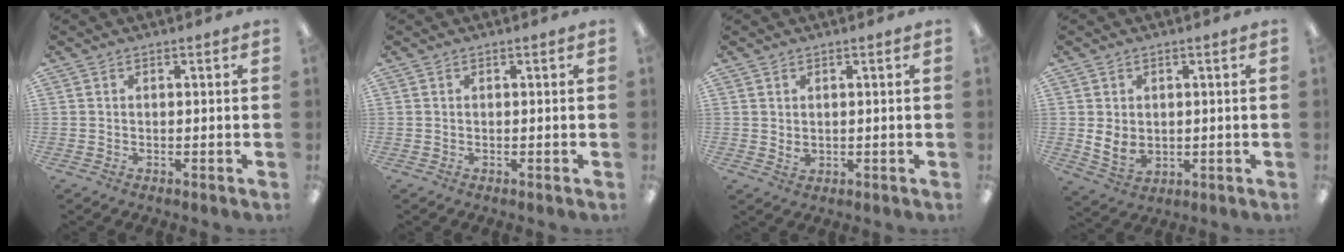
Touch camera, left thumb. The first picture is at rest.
{"total": 0.0}
{"total": 1.8, "force": [0.8, 1.3, 1.0], "torque": [-0.011, -0.001, 0.012]}
{"total": 5.0, "force": [0.6, 4.0, 3.0], "torque": [-0.054, -0.009, 0.012]}